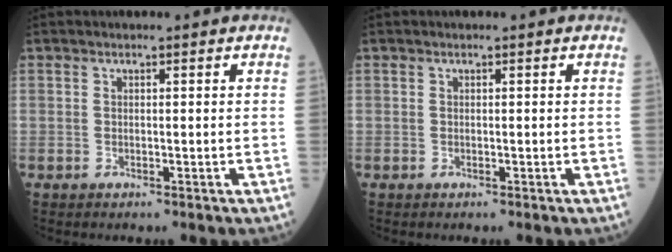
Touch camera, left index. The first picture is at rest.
{"total": 0.0}